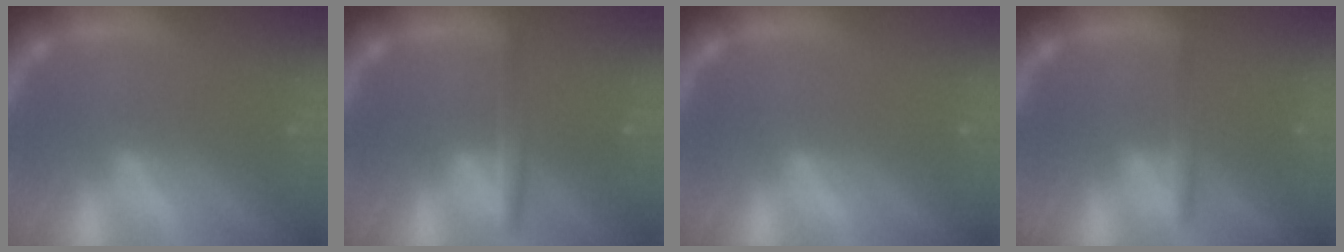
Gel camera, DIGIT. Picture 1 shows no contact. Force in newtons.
{"total": 2.5}
{"total": 0.0}
{"total": 1.9}